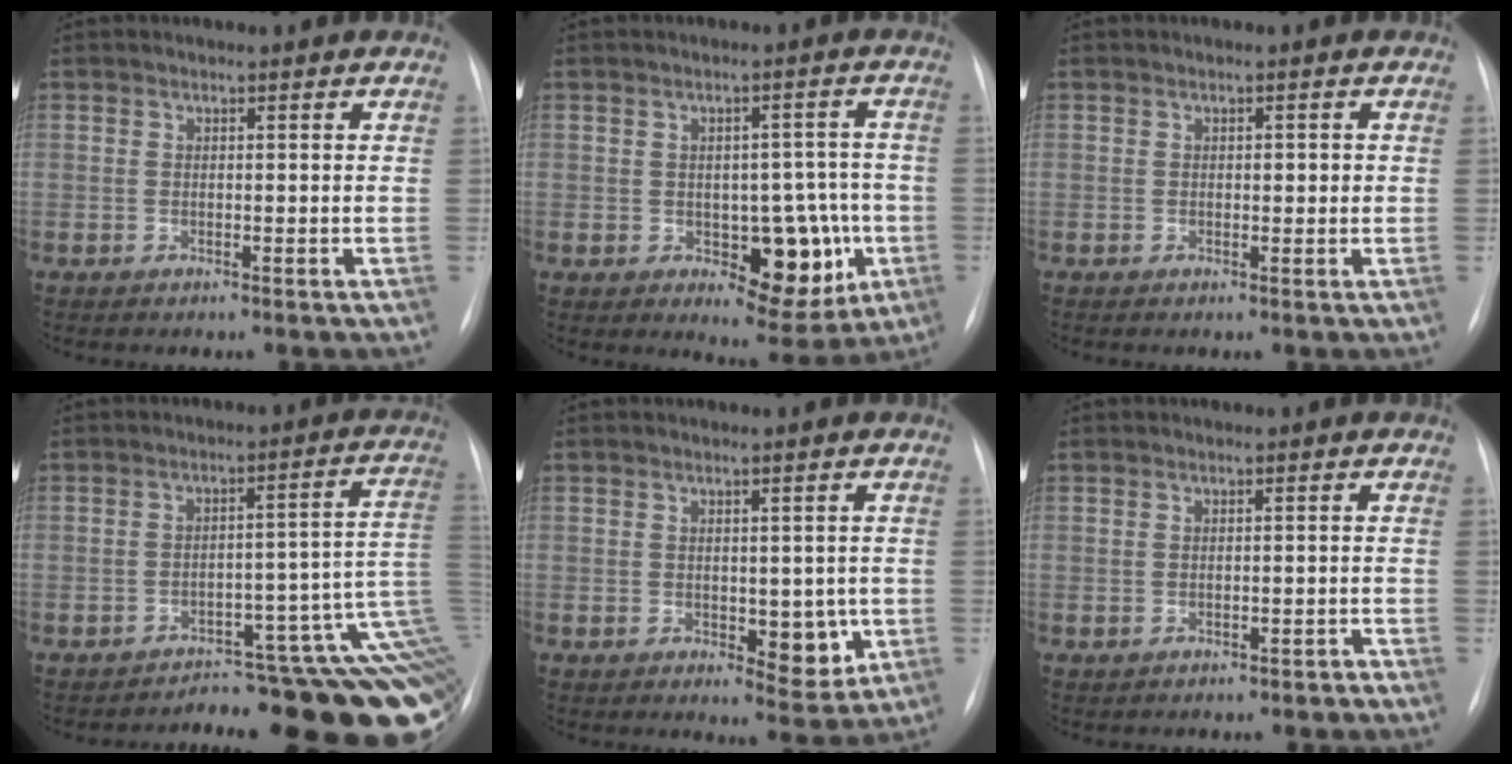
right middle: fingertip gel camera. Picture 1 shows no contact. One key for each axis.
{"total": 10.0, "fx": -2.4, "fy": 5.1, "fz": 8.2, "tx": -0.083, "ty": 0.017, "tz": -0.017}
{"total": 1.4, "fx": 0.1, "fy": 0.8, "fz": 1.2, "tx": -0.014, "ty": 0.004, "tz": 0.000}
{"total": 14.0, "fx": -9.1, "fy": 2.9, "fz": 10.1, "tx": -0.012, "ty": 0.075, "tz": -0.097}
{"total": 5.6, "fx": -0.7, "fy": 2.8, "fz": 4.8, "tx": -0.047, "ty": -0.004, "tz": 0.000}
{"total": 1.2, "fx": -0.9, "fy": 0.5, "fz": 0.5, "tx": -0.014, "ty": 0.011, "tz": -0.006}